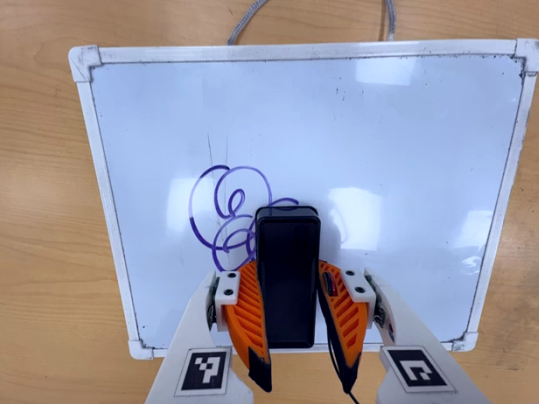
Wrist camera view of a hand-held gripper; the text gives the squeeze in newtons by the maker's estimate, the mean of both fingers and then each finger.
{"total": 9.4, "left": 8.6, "right": 10.2}